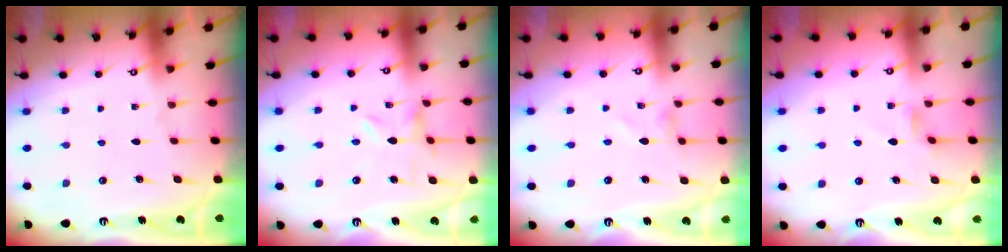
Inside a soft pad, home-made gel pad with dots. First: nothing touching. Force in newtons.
{"total": 0.0}
{"total": 1.2, "press": 1.1, "slide": 0.1}
{"total": 2.7, "press": 2.7, "slide": 0.5}